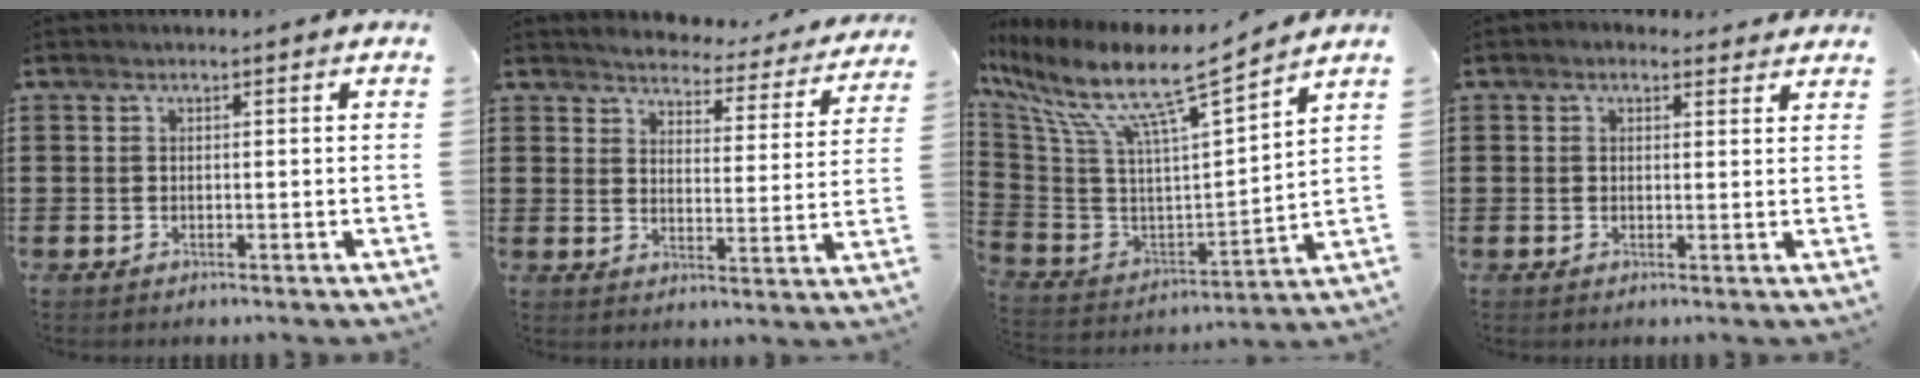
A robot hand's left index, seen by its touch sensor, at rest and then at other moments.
{"total": 3.2, "force": [3.2, 0.1, 0.3], "torque": [-0.027, -0.030, 0.048]}
{"total": 11.3, "force": [7.9, 1.7, 7.9], "torque": [-0.179, -0.056, 0.128]}
{"total": 1.7, "force": [1.4, 1.0, 0.4], "torque": [-0.004, 0.003, 0.024]}